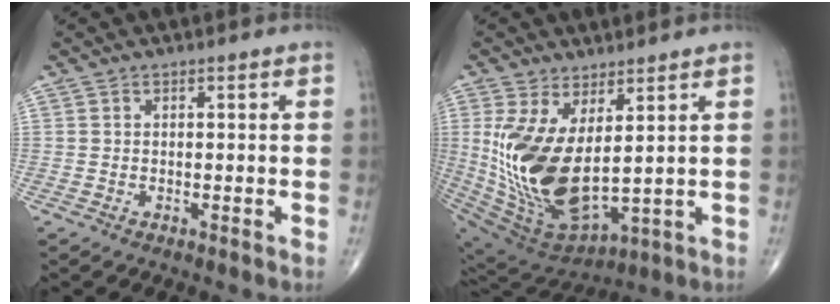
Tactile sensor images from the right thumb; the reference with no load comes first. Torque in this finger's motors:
{"motor_torque": [2.03, 2.99, 1.96, 0.04, 0.63]}